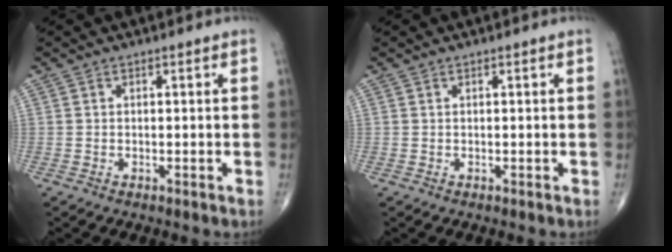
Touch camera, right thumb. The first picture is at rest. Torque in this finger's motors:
{"motor_torque": [-0.09, -0.06, 0.10, -0.02, 0.01]}